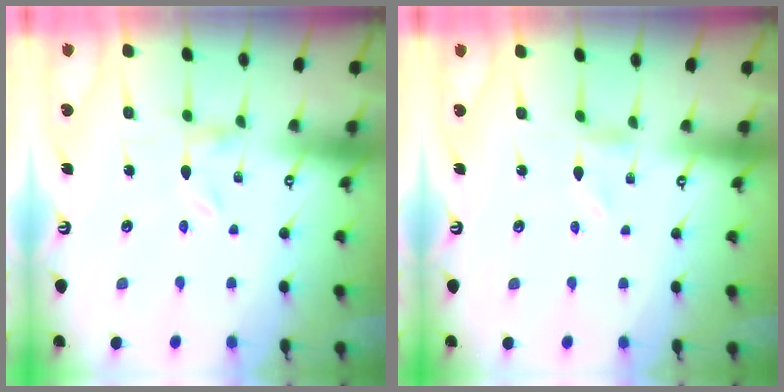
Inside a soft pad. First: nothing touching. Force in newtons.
{"total": 1.2, "press": 1.2, "slide": 0.2}